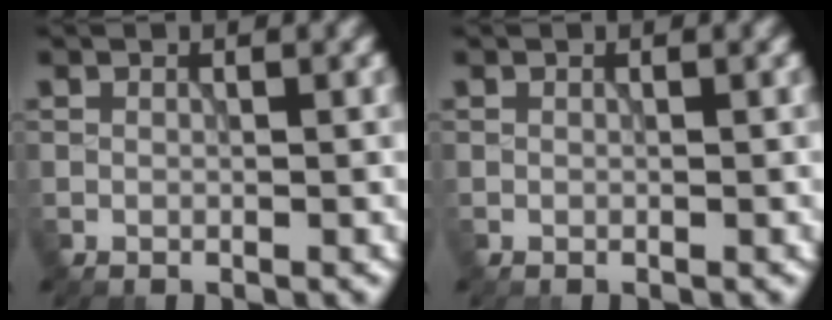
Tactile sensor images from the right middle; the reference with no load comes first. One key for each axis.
{"total": 0.0}